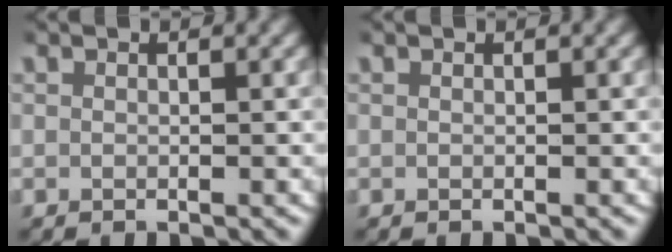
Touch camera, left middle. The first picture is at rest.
{"total": 0.0}